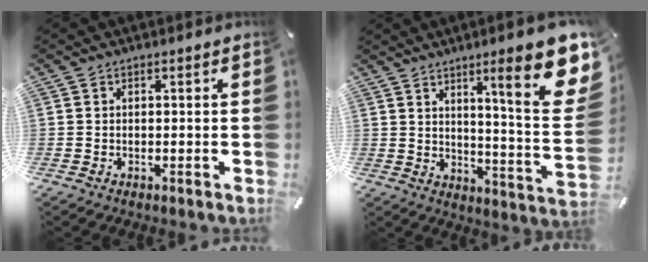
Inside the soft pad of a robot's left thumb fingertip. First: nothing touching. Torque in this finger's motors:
{"motor_torque": [2.66, 2.35, 1.39, -1.38, 0.18]}